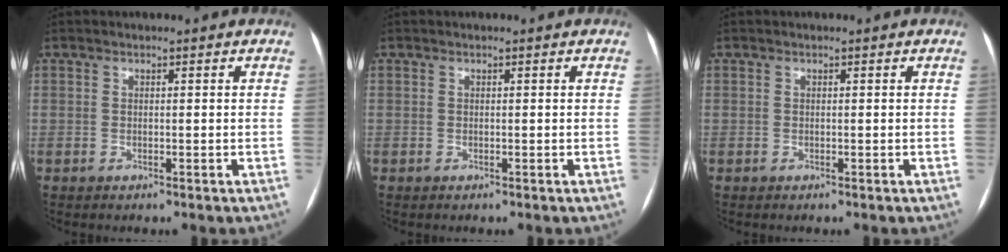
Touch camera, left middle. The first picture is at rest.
{"total": 0.0}
{"total": 0.0}